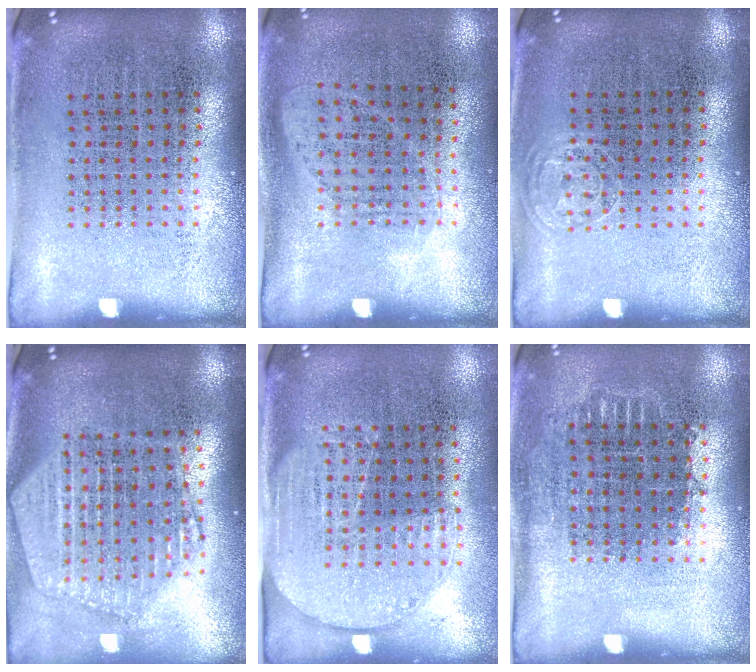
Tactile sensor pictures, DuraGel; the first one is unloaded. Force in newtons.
{"total": 1.0, "press": 0.9, "slide": 0.5}
{"total": 0.7, "press": 0.6, "slide": 0.3}
{"total": 2.4, "press": 2.1, "slide": 1.2}
{"total": 1.6, "press": 1.4, "slide": 0.7}
{"total": 0.7, "press": 0.7, "slide": 0.4}